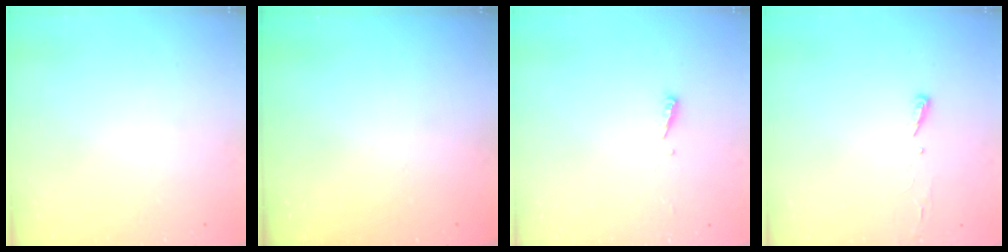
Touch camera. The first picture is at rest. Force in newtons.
{"total": 0.0}
{"total": 3.7, "press": 3.6, "slide": 0.5}
{"total": 2.9, "press": 2.9, "slide": 0.4}